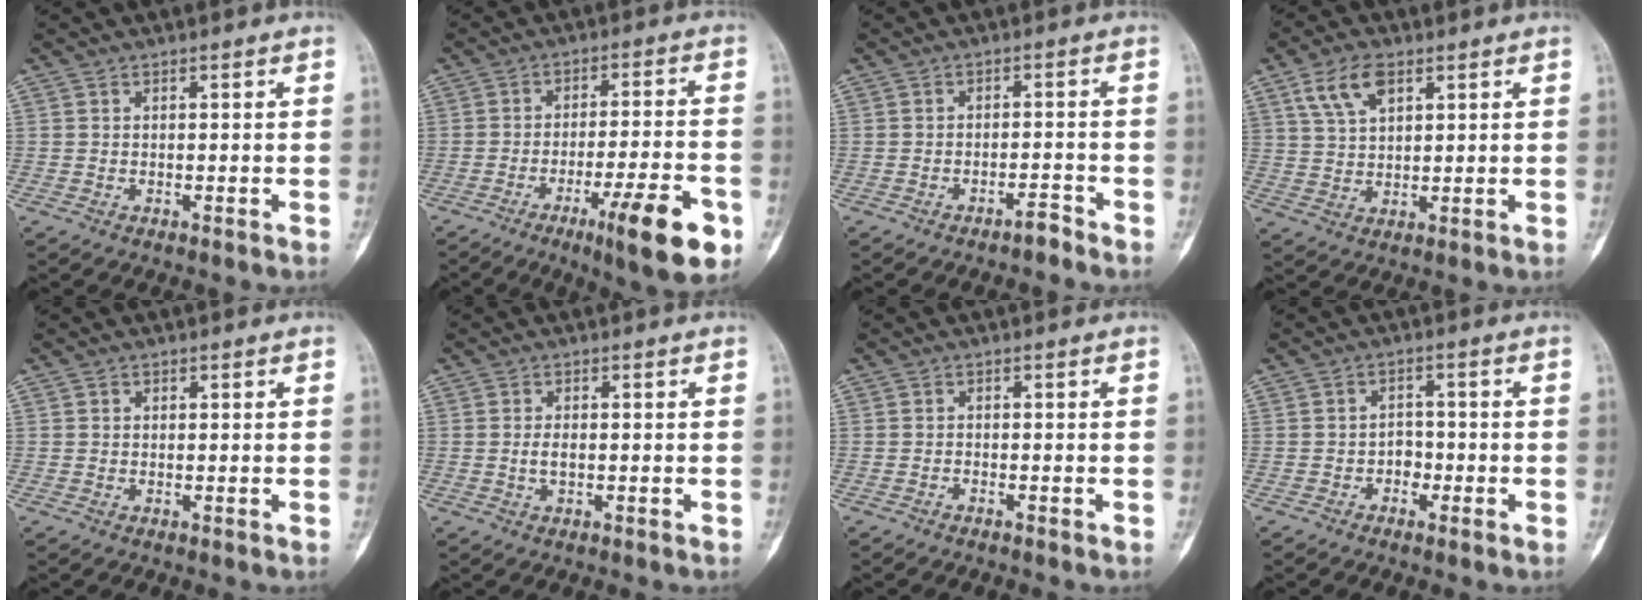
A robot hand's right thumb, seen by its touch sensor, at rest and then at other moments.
{"total": 13.8, "force": [-6.6, 2.4, 11.9], "torque": [-0.176, 0.016, -0.094]}
{"total": 2.3, "force": [-2.0, 0.5, 1.1], "torque": [-0.018, 0.019, -0.033]}
{"total": 7.4, "force": [3.8, 3.9, 5.0], "torque": [-0.086, -0.009, 0.075]}
{"total": 0.5, "force": [0.2, 0.5, 0.1], "torque": [0.001, 0.001, 0.002]}
{"total": 2.0, "force": [-0.2, 1.0, 1.7], "torque": [-0.028, 0.002, -0.006]}
{"total": 0.6, "force": [-0.5, 0.1, 0.2], "torque": [-0.010, 0.003, -0.010]}
{"total": 2.9, "force": [-1.2, 2.2, 1.4], "torque": [-0.001, 0.010, -0.025]}